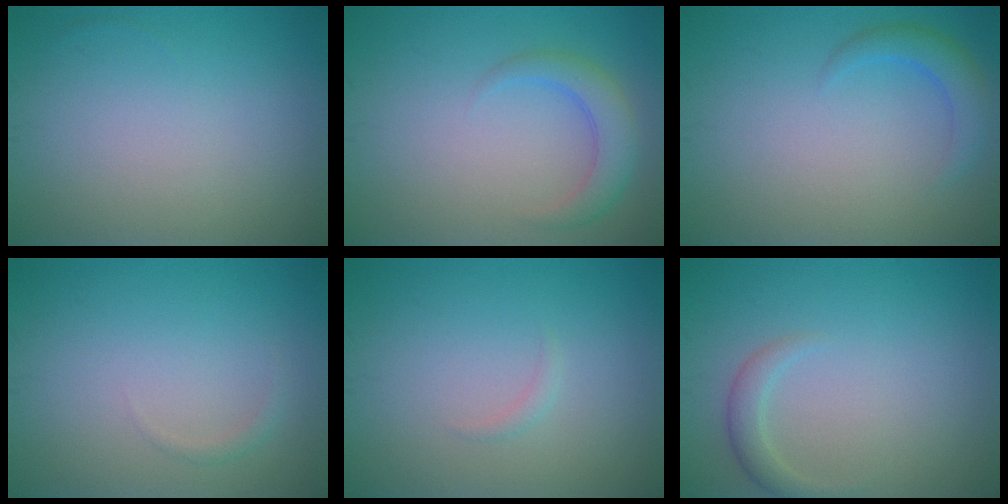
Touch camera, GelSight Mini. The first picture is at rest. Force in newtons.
{"total": 3.0, "press": 3.0, "slide": 0.1}
{"total": 2.4, "press": 2.4, "slide": 0.2}
{"total": 0.7, "press": 0.7, "slide": 0.0}
{"total": 0.6, "press": 0.6, "slide": 0.1}
{"total": 1.7, "press": 1.7, "slide": 0.1}